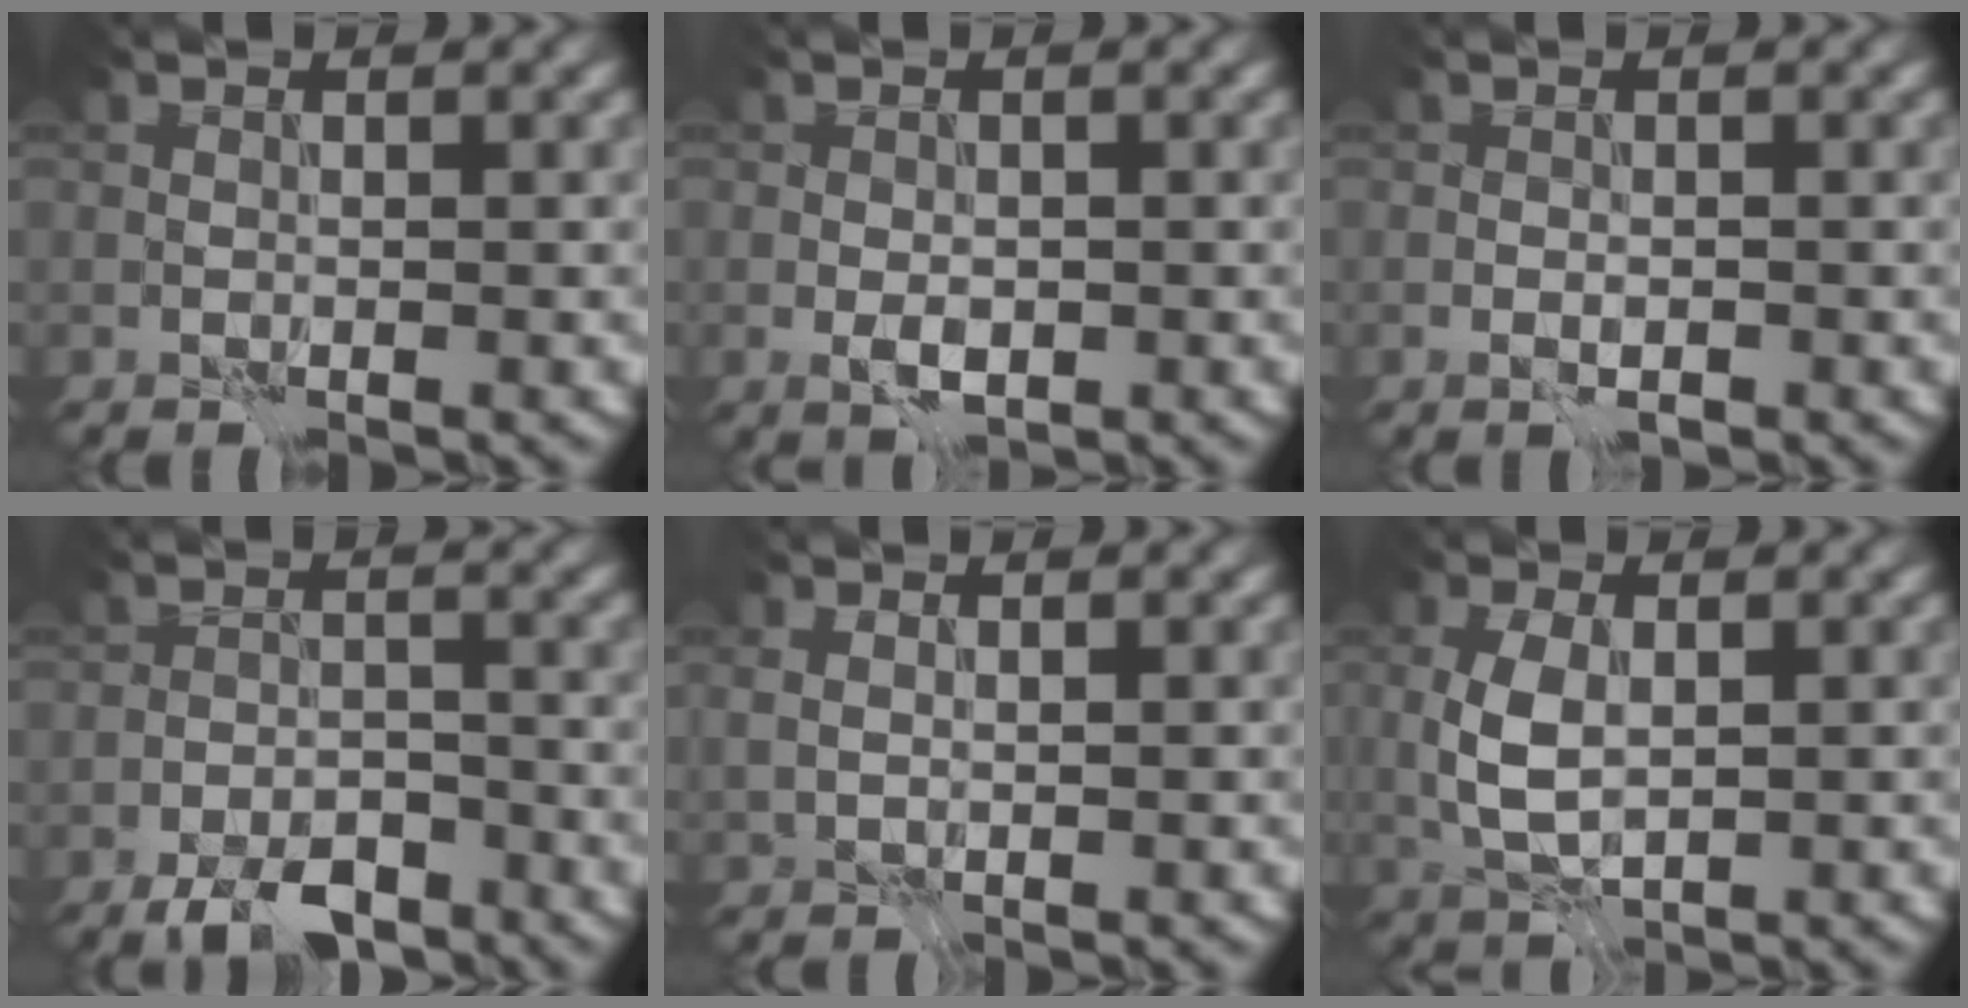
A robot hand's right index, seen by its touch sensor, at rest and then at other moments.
{"total": 1.7, "force": [-0.4, 1.1, 1.3], "torque": [-0.021, -0.004, -0.005]}
{"total": 0.9, "force": [-0.4, 0.5, 0.6], "torque": [-0.013, -0.001, -0.006]}
{"total": 5.1, "force": [-4.1, 1.8, 2.4], "torque": [-0.027, -0.002, -0.073]}
{"total": 1.0, "force": [0.6, 0.7, 0.4], "torque": [-0.007, -0.002, 0.018]}
{"total": 3.7, "force": [0.4, 2.1, 3.0], "torque": [-0.073, 0.003, 0.013]}